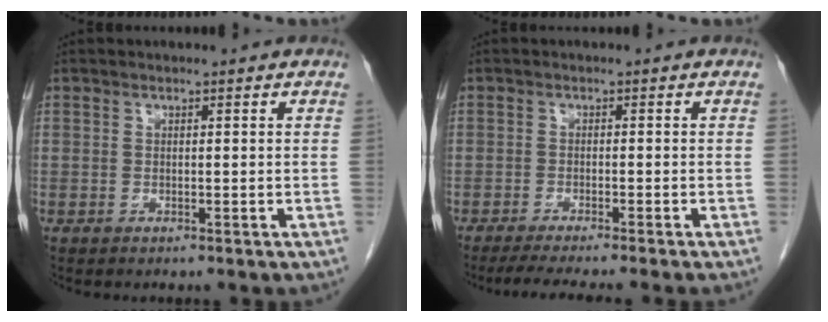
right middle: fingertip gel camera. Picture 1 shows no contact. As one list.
[{"total": 6.9, "force": [-5.8, -1.0, 3.5], "torque": [-0.042, -0.019, -0.091]}]